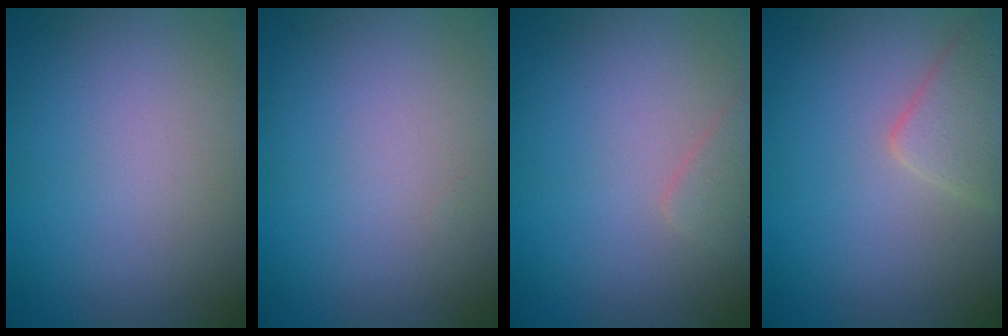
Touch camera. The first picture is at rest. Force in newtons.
{"total": 0.0}
{"total": 1.3, "press": 1.3, "slide": 0.1}
{"total": 2.8, "press": 2.8, "slide": 0.2}